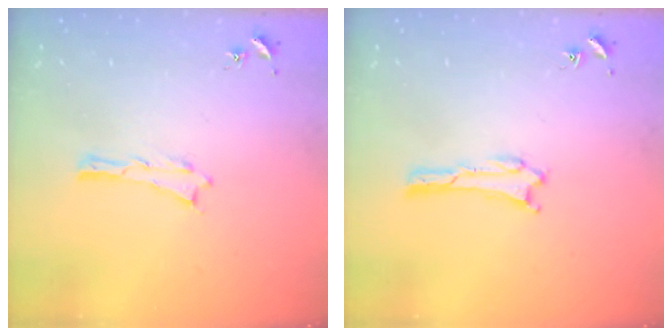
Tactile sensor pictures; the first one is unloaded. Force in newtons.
{"total": 0.8, "press": 0.8, "slide": 0.2}